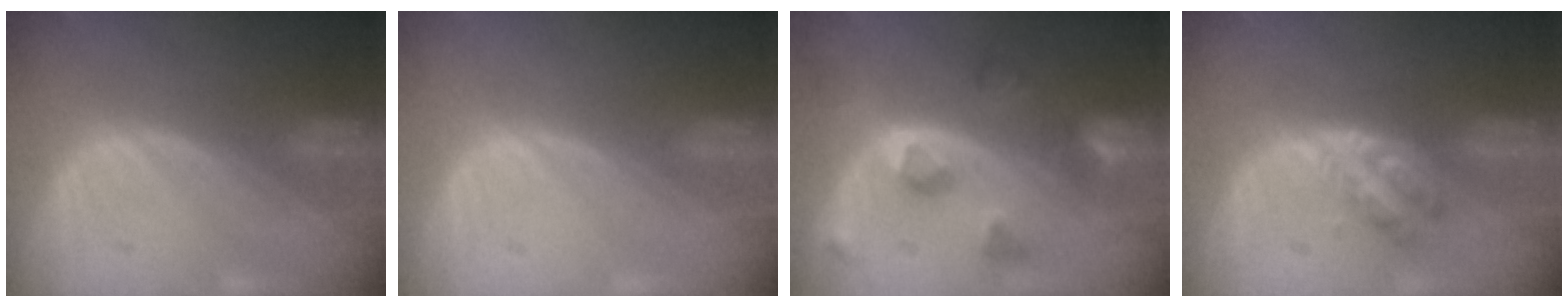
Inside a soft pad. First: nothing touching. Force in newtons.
{"total": 0.0}
{"total": 7.7, "press": 6.9, "slide": 3.4}
{"total": 4.7, "press": 4.2, "slide": 2.3}